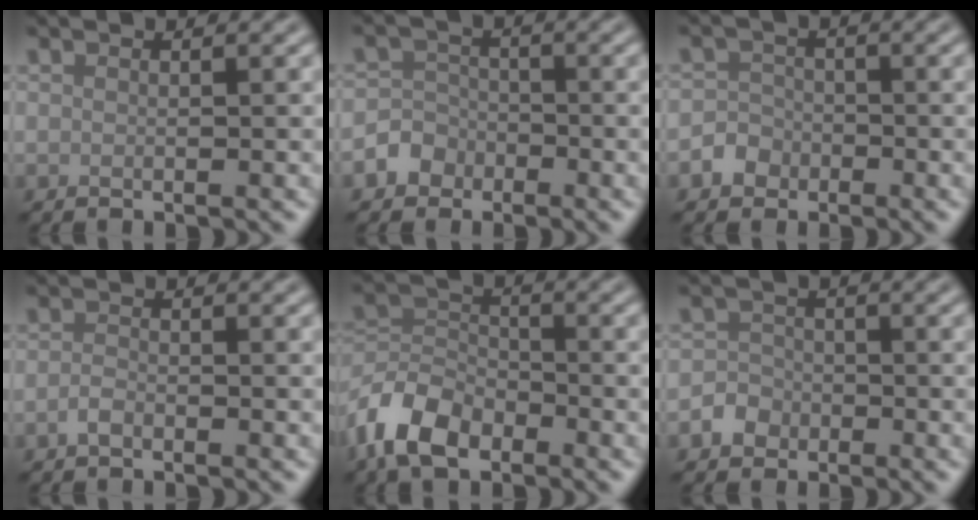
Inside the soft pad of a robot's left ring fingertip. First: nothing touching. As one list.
[{"total": 3.0, "force": [-1.6, 2.5, 0.3], "torque": [0.017, 0.007, -0.045]}, {"total": 2.4, "force": [-1.3, 2.0, 0.3], "torque": [0.017, 0.008, -0.032]}, {"total": 1.1, "force": [-0.7, 0.5, 0.6], "torque": [-0.014, 0.003, -0.018]}, {"total": 6.6, "force": [-4.2, 3.7, 3.6], "torque": [-0.072, 0.003, -0.095]}, {"total": 2.2, "force": [-1.1, 1.8, 0.3], "torque": [0.011, 0.008, -0.030]}]